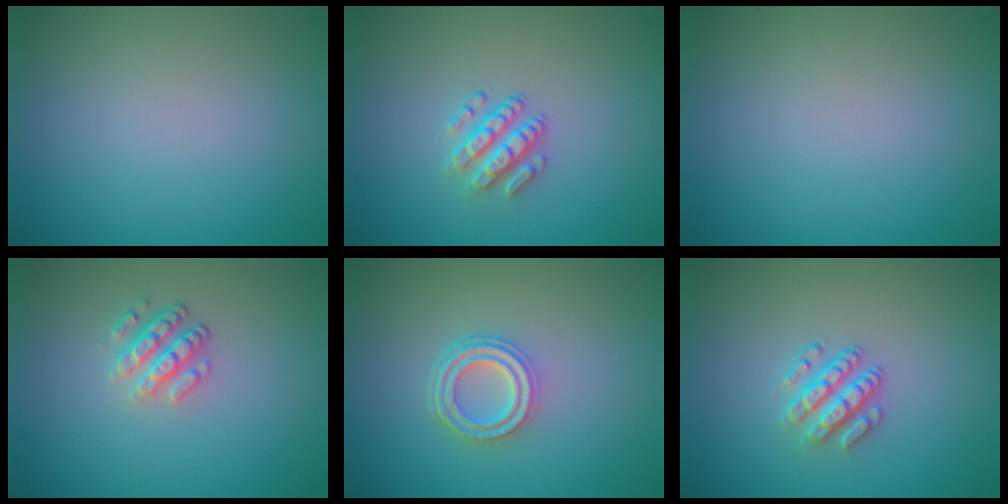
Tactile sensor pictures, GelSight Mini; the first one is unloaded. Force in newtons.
{"total": 2.3, "press": 1.9, "slide": 1.4}
{"total": 0.0}
{"total": 2.8, "press": 2.3, "slide": 1.5}
{"total": 3.5, "press": 2.7, "slide": 2.3}
{"total": 2.9, "press": 2.5, "slide": 1.5}